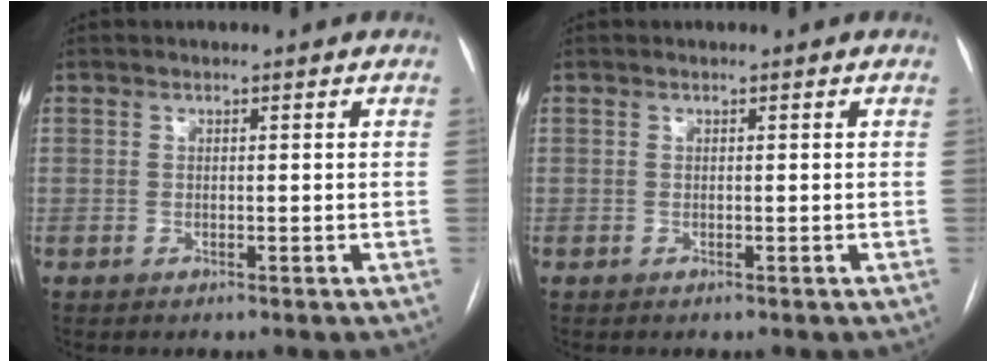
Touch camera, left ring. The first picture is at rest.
{"total": 0.0}